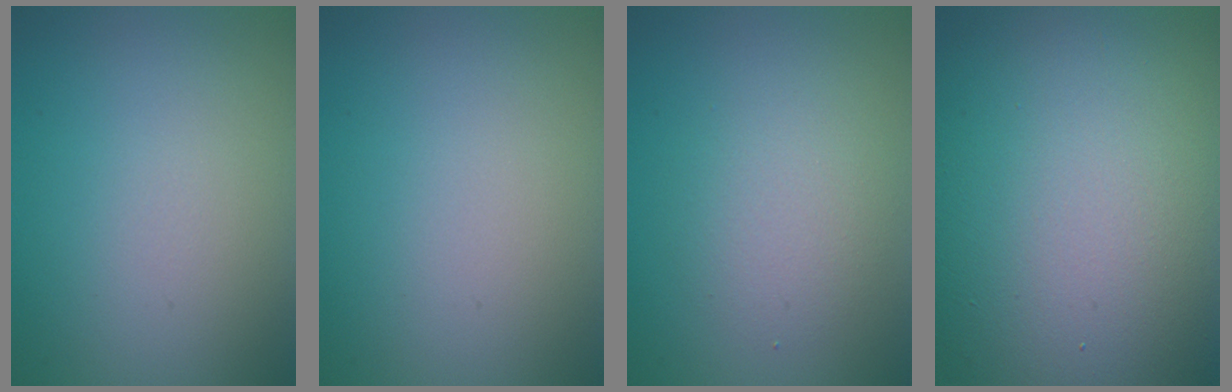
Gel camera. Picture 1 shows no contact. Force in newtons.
{"total": 0.0}
{"total": 2.5, "press": 2.4, "slide": 0.1}
{"total": 16.9, "press": 16.9, "slide": 1.0}